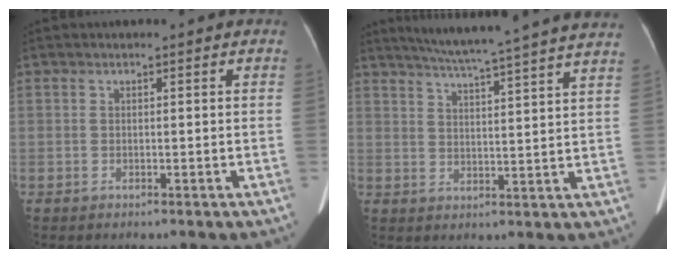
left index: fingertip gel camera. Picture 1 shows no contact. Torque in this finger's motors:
{"motor_torque": [0.58, -1.11, -0.01, 0.06]}